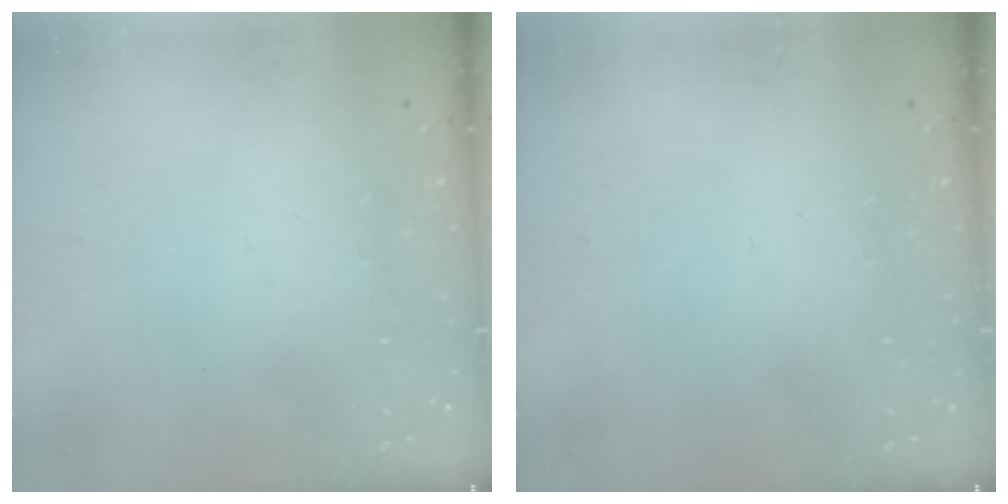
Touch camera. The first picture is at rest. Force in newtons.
{"total": 0.0}